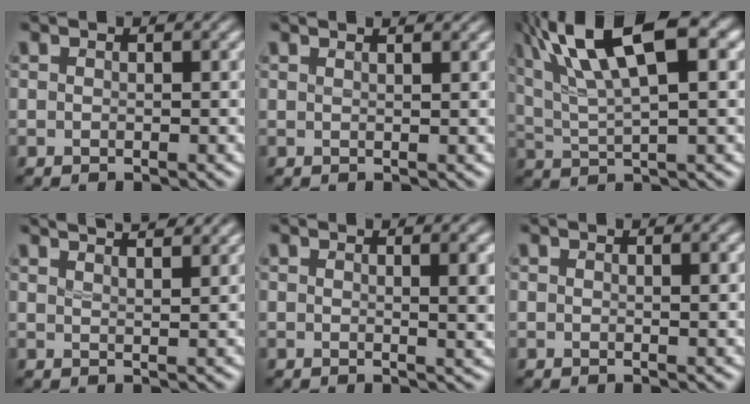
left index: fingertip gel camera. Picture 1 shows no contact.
{"total": 2.7, "force": [2.1, 1.0, 1.4], "torque": [0.004, 0.010, -0.004]}
{"total": 11.9, "force": [5.4, 3.7, 9.9], "torque": [-0.176, 0.021, 0.089]}
{"total": 6.2, "force": [5.0, 1.8, 3.2], "torque": [-0.018, 0.033, 0.031]}
{"total": 3.5, "force": [1.0, 1.1, 3.2], "torque": [-0.030, 0.001, 0.012]}
{"total": 1.5, "force": [0.6, 0.5, 1.3], "torque": [-0.010, 0.005, 0.005]}